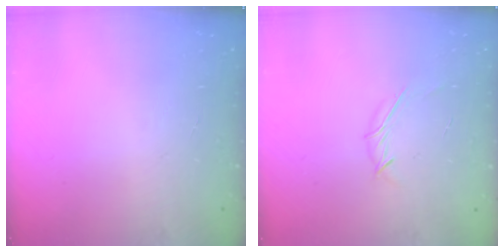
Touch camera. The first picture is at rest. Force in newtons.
{"total": 3.9, "press": 3.8, "slide": 0.8}